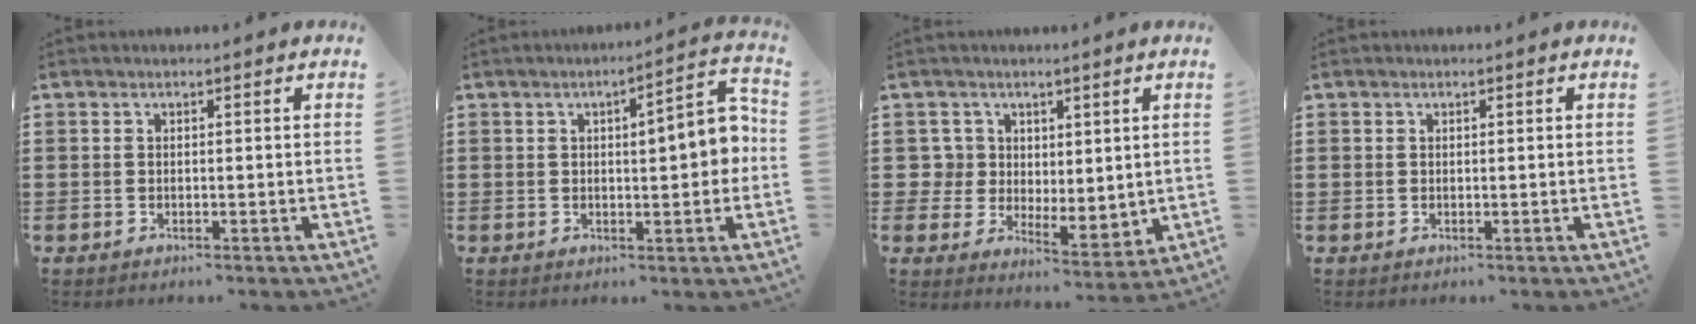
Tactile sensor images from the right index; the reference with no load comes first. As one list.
[{"total": 6.6, "force": [0.4, 1.7, 6.3], "torque": [-0.082, -0.008, -0.002]}, {"total": 5.3, "force": [2.8, 4.5, 0.7], "torque": [-0.041, 0.005, 0.056]}, {"total": 0.7, "force": [0.3, 0.6, 0.0], "torque": [-0.002, 0.003, 0.006]}]